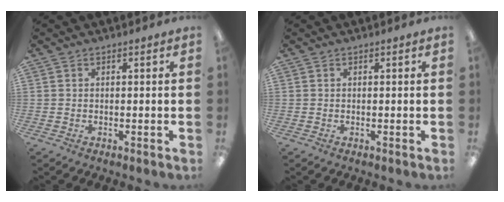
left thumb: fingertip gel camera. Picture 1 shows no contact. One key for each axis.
{"total": 0.0}